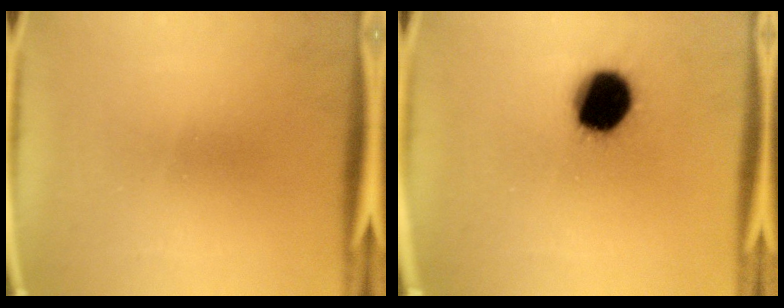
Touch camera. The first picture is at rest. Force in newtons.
{"total": 15.7}